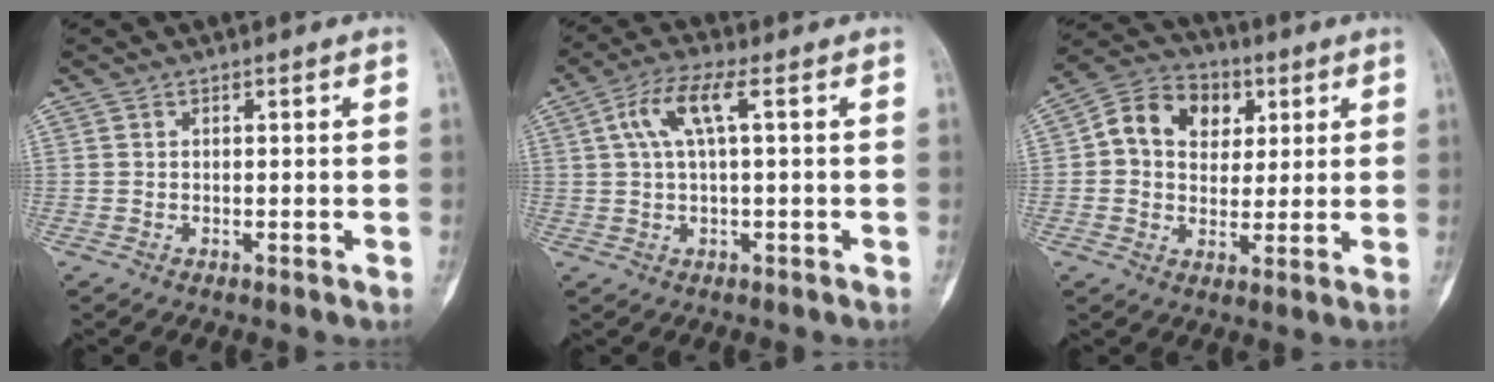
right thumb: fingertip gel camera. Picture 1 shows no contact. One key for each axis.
{"total": 6.9, "fx": 1.8, "fy": 1.7, "fz": 6.5, "tx": -0.149, "ty": 0.024, "tz": 0.037}
{"total": 12.1, "fx": 3.1, "fy": 9.5, "fz": 6.8, "tx": -0.076, "ty": 0.009, "tz": 0.043}